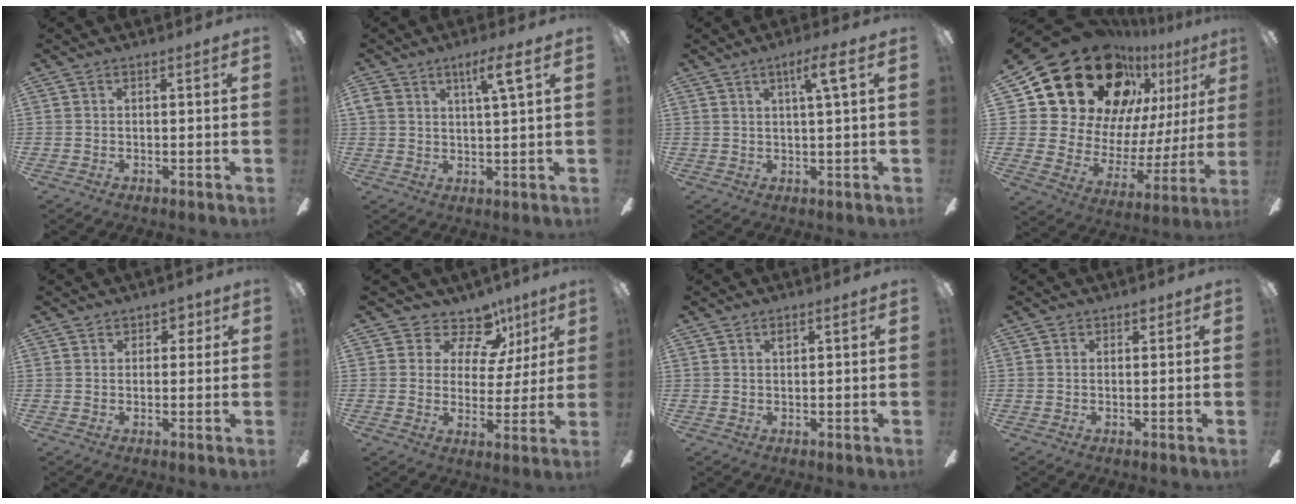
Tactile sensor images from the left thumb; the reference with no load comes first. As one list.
[{"total": 6.0, "force": [3.3, 1.6, 4.7], "torque": [-0.090, -0.003, 0.054]}, {"total": 5.3, "force": [2.5, 0.5, 4.6], "torque": [-0.080, -0.004, 0.035]}, {"total": 28.3, "force": [17.9, 16.4, 14.6], "torque": [-0.251, -0.127, 0.342]}, {"total": 2.8, "force": [1.6, 2.0, 1.0], "torque": [0.001, -0.002, 0.025]}, {"total": 10.8, "force": [7.6, 6.7, 3.7], "torque": [-0.064, -0.049, 0.142]}, {"total": 1.1, "force": [0.8, 0.5, 0.6], "torque": [-0.014, 0.002, 0.015]}, {"total": 1.2, "force": [0.9, 0.8, 0.3], "torque": [0.001, 0.001, 0.013]}]